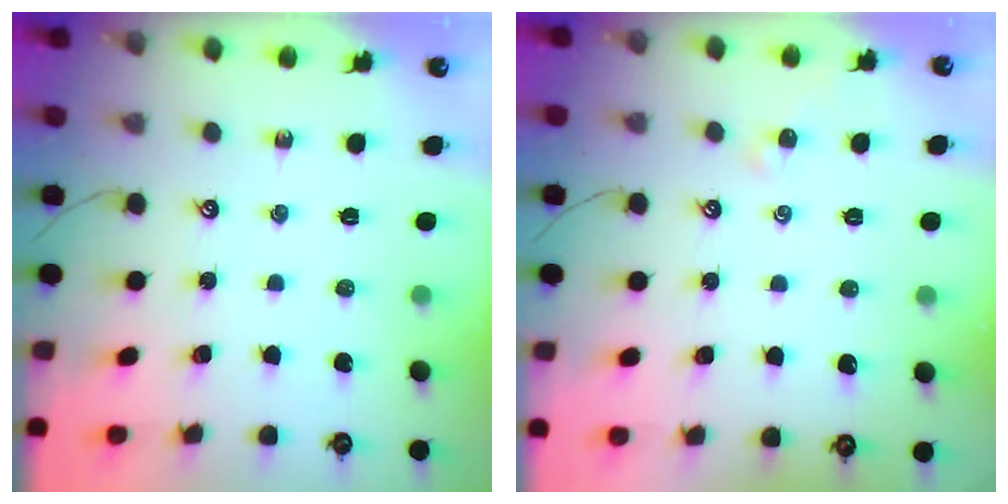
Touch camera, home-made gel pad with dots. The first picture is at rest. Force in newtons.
{"total": 0.0}